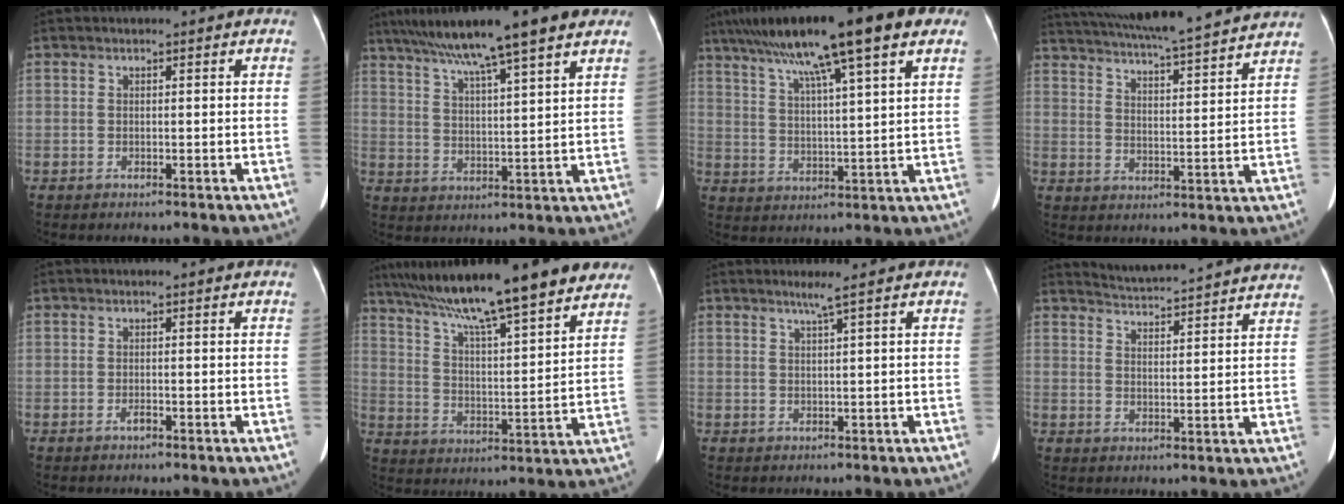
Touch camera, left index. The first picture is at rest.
{"total": 15.6, "force": [11.6, 0.5, 10.4], "torque": [-0.170, 0.037, 0.177]}
{"total": 18.5, "force": [11.8, 1.4, 14.2], "torque": [-0.232, 0.048, 0.176]}
{"total": 21.7, "force": [19.5, 0.9, 9.4], "torque": [-0.166, 0.014, 0.275]}
{"total": 0.9, "force": [-0.7, 0.3, 0.5], "torque": [-0.012, 0.000, -0.010]}
{"total": 22.6, "force": [17.9, 2.0, 13.7], "torque": [-0.230, 0.026, 0.270]}
{"total": 1.7, "force": [1.1, -0.7, 1.2], "torque": [-0.033, -0.005, 0.027]}
{"total": 18.2, "force": [17.5, 0.4, 4.7], "torque": [-0.077, -0.023, 0.220]}